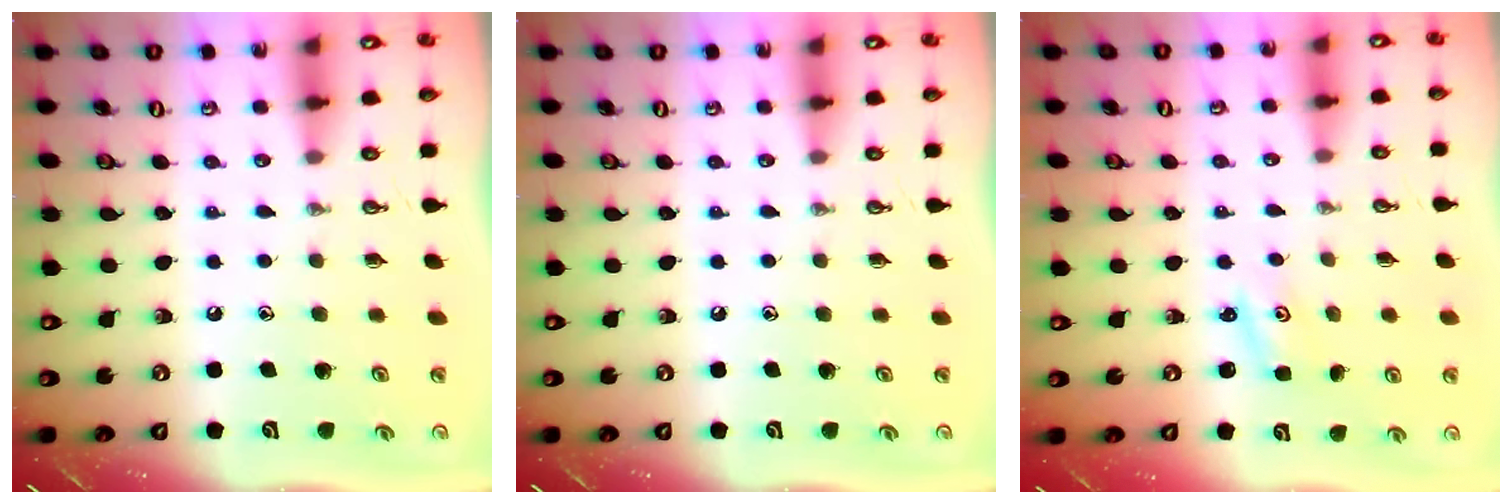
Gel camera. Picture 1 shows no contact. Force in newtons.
{"total": 0.0}
{"total": 1.5, "press": 1.5, "slide": 0.2}